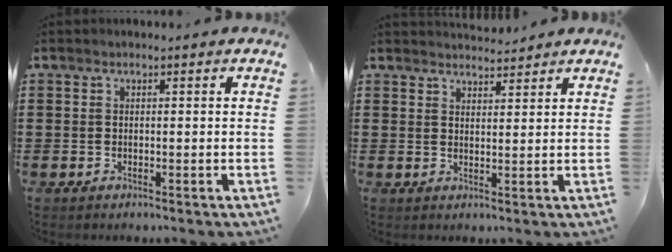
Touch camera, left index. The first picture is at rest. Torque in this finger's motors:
{"motor_torque": [-0.22, -0.23, -0.03, -0.03]}